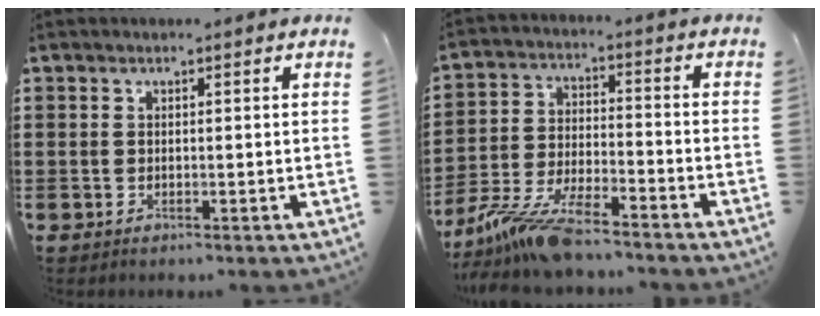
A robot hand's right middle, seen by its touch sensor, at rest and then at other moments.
{"total": 9.5, "force": [-8.3, 0.7, 4.5], "torque": [-0.109, -0.004, -0.167]}